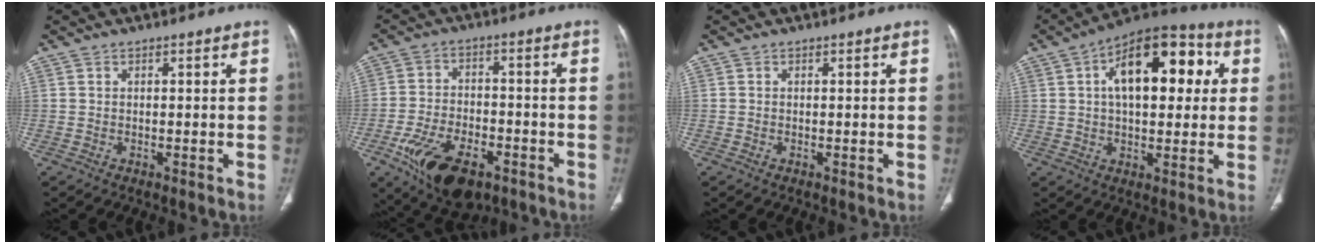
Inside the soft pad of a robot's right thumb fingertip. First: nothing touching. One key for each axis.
{"total": 14.6, "fx": -7.5, "fy": 7.7, "fz": 9.9, "tx": -0.167, "ty": 0.020, "tz": -0.117}
{"total": 0.0}
{"total": 18.9, "fx": 4.4, "fy": 9.9, "fz": 15.5, "tx": -0.193, "ty": 0.023, "tz": 0.058}